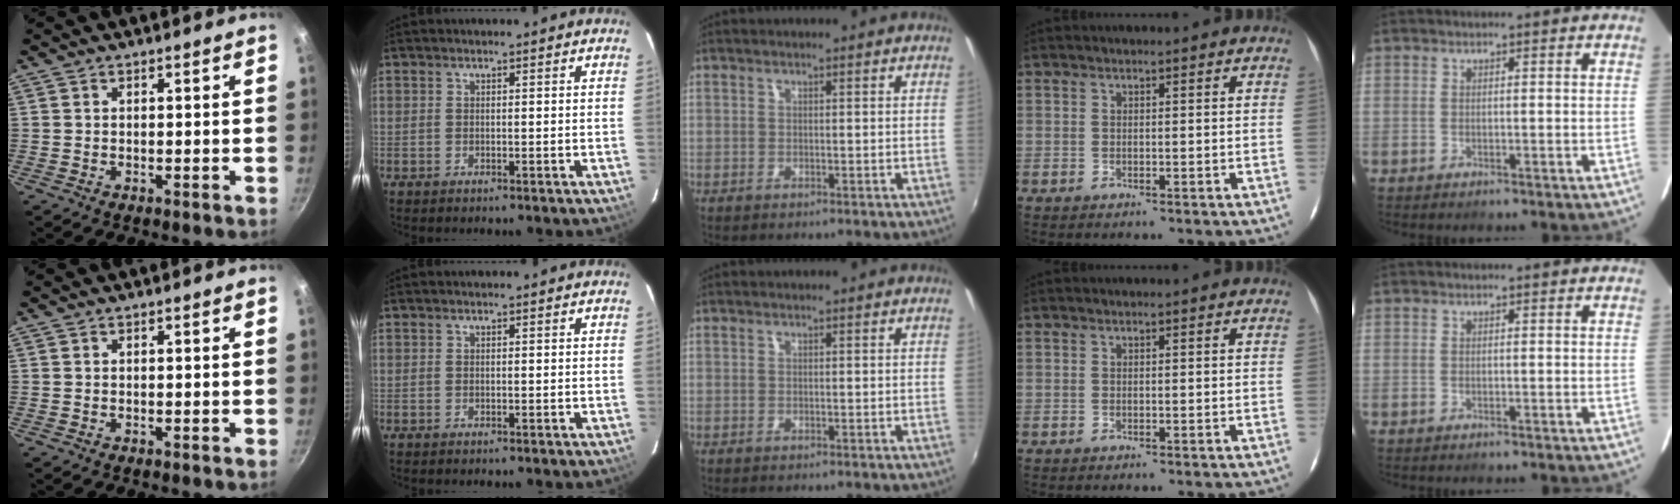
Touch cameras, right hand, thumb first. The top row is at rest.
{}